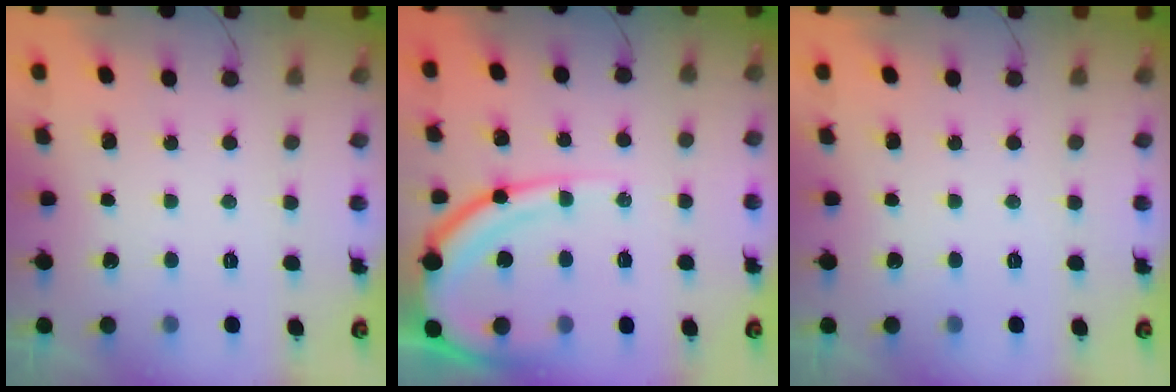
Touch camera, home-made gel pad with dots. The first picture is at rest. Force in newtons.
{"total": 14.9, "press": 14.8, "slide": 1.5}
{"total": 0.0}